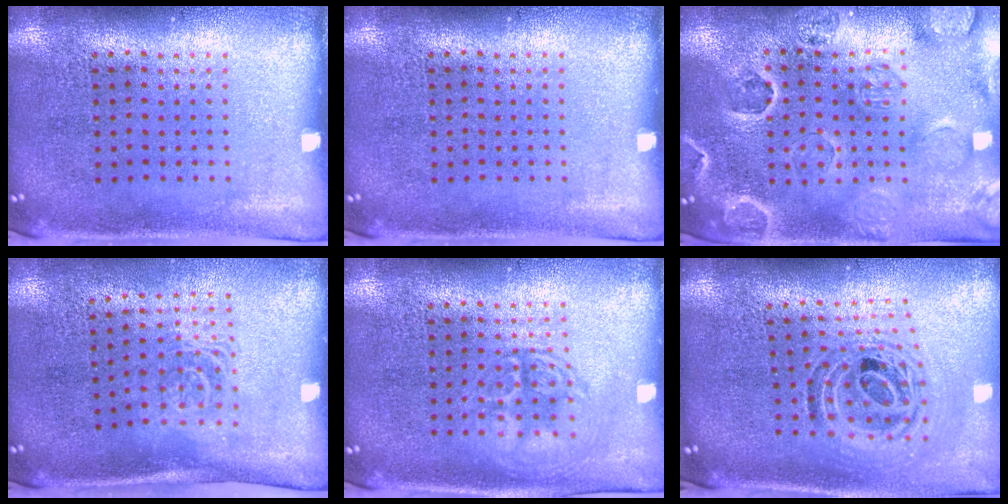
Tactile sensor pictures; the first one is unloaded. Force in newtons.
{"total": 0.0}
{"total": 2.7, "press": 2.6, "slide": 0.5}
{"total": 1.6, "press": 1.2, "slide": 1.1}
{"total": 1.4, "press": 1.4, "slide": 0.1}
{"total": 1.2, "press": 1.1, "slide": 0.5}